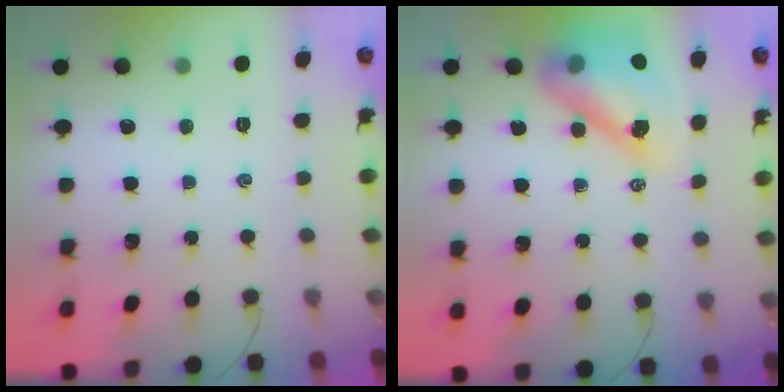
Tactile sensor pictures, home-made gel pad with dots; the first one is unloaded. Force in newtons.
{"total": 15.0, "press": 14.3, "slide": 4.5}